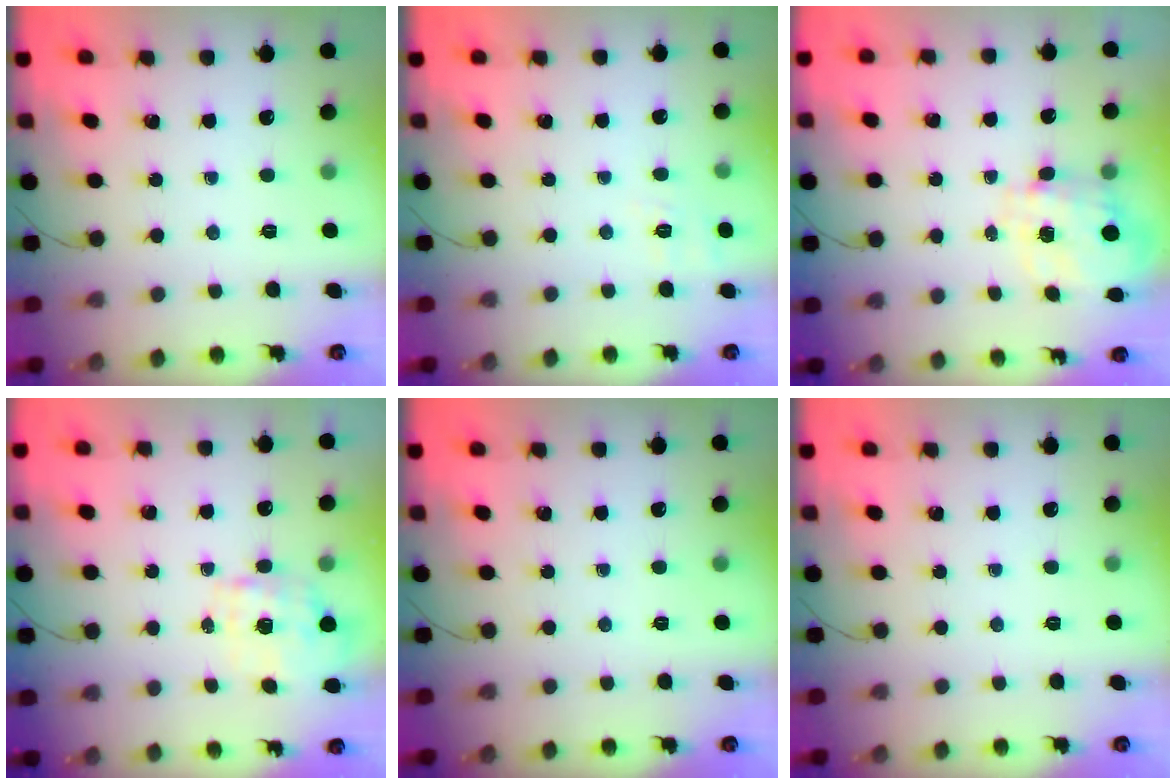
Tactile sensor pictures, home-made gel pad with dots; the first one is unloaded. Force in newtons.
{"total": 5.4, "press": 4.9, "slide": 2.1}
{"total": 3.5, "press": 3.4, "slide": 1.1}
{"total": 1.1, "press": 1.0, "slide": 0.5}
{"total": 0.0}
{"total": 0.0}